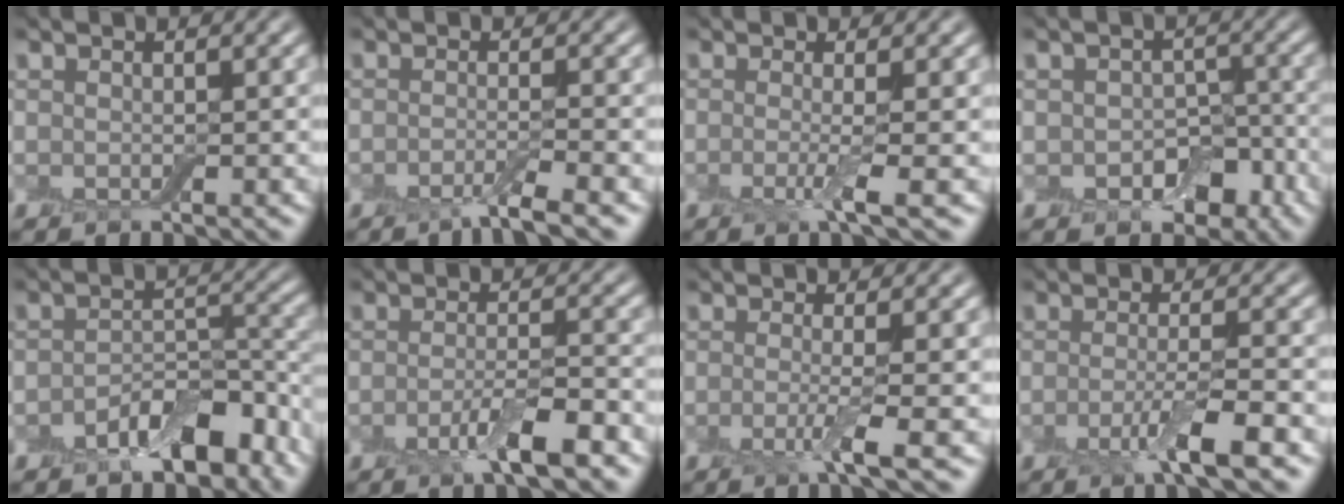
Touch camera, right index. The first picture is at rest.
{"total": 2.8, "force": [-1.7, 0.4, 2.3], "torque": [-0.030, -0.003, -0.041]}
{"total": 2.7, "force": [-0.5, 0.5, 2.6], "torque": [-0.049, -0.010, -0.014]}
{"total": 4.9, "force": [-1.9, 3.5, 2.8], "torque": [-0.032, -0.010, -0.031]}
{"total": 6.3, "force": [-3.5, 3.2, 4.1], "torque": [-0.059, 0.002, -0.066]}
{"total": 4.1, "force": [-2.0, 1.0, 3.4], "torque": [-0.065, -0.001, -0.039]}
{"total": 2.9, "force": [-0.7, 0.5, 2.8], "torque": [-0.051, -0.008, -0.019]}
{"total": 3.9, "force": [-1.7, 0.7, 3.5], "torque": [-0.063, -0.004, -0.037]}